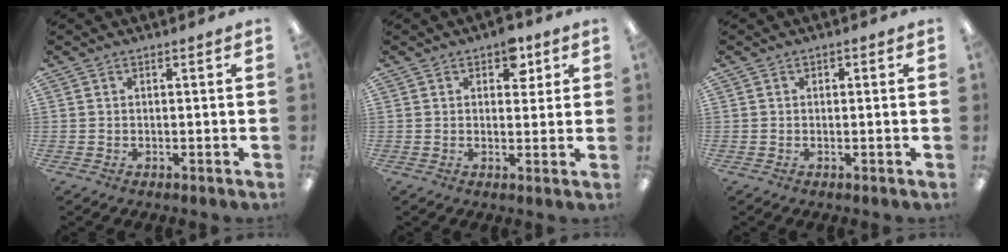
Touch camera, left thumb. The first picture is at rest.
{"total": 5.4, "force": [2.9, 3.3, 3.0], "torque": [-0.026, -0.004, 0.047]}
{"total": 0.6, "force": [-0.1, 0.5, 0.3], "torque": [-0.004, 0.003, -0.004]}